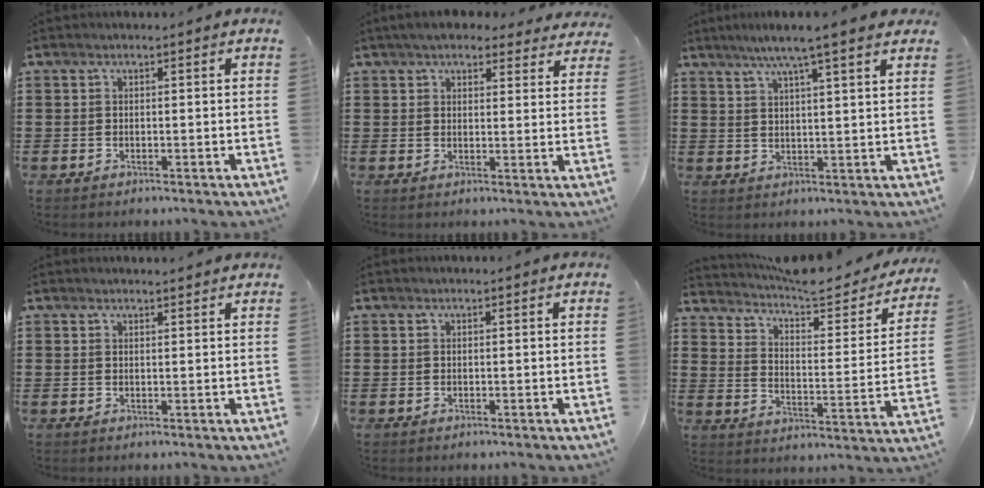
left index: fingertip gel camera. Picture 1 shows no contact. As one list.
[{"total": 4.7, "force": [4.2, 1.3, 1.6], "torque": [-0.044, -0.005, 0.078]}, {"total": 6.0, "force": [4.6, -0.4, 3.9], "torque": [-0.087, -0.009, 0.079]}, {"total": 1.1, "force": [1.1, 0.0, 0.1], "torque": [-0.005, -0.001, 0.021]}, {"total": 0.0}, {"total": 6.0, "force": [5.4, 1.1, 2.4], "torque": [-0.069, -0.035, 0.088]}]